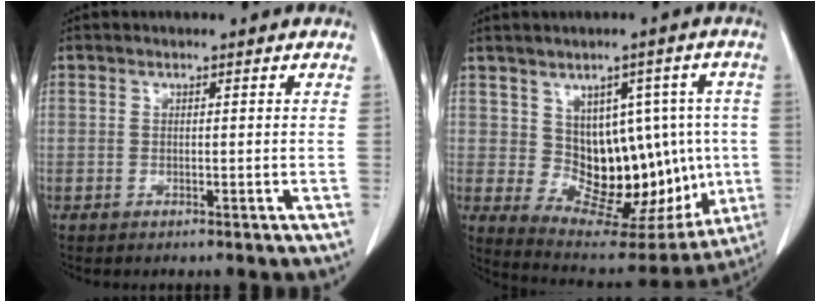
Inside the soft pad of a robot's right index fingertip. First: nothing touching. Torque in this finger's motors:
{"motor_torque": [1.29, 0.25, 0.26, 0.04]}